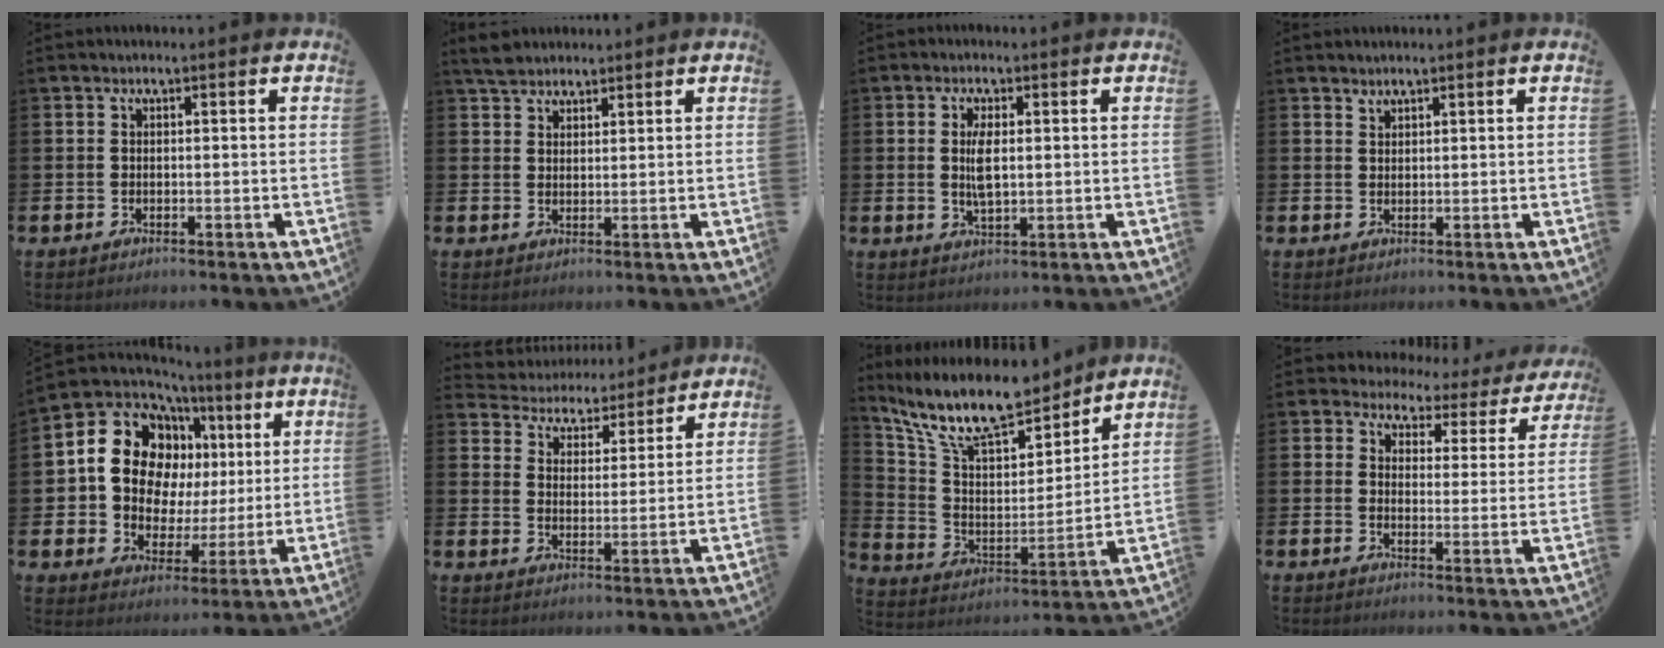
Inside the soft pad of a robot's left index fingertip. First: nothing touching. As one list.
[{"total": 3.7, "force": [3.5, 1.1, 0.5], "torque": [-0.002, -0.013, 0.063]}, {"total": 4.0, "force": [0.7, 1.5, 3.6], "torque": [-0.062, 0.002, 0.007]}, {"total": 1.3, "force": [1.3, 0.2, 0.0], "torque": [0.005, -0.002, 0.024]}, {"total": 12.0, "force": [3.5, 10.1, 5.4], "torque": [-0.146, -0.018, 0.068]}, {"total": 4.9, "force": [4.6, 1.8, -0.3], "torque": [-0.016, -0.042, 0.074]}, {"total": 12.8, "force": [11.0, 3.8, 5.3], "torque": [-0.144, -0.066, 0.195]}, {"total": 3.2, "force": [2.6, 1.9, 0.1], "torque": [-0.016, -0.030, 0.034]}]